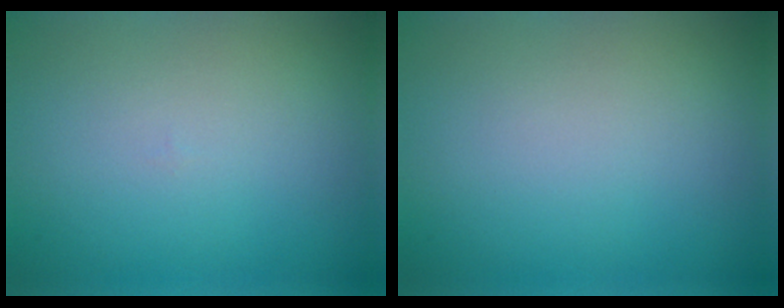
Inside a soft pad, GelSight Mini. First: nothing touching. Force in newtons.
{"total": 0.0}